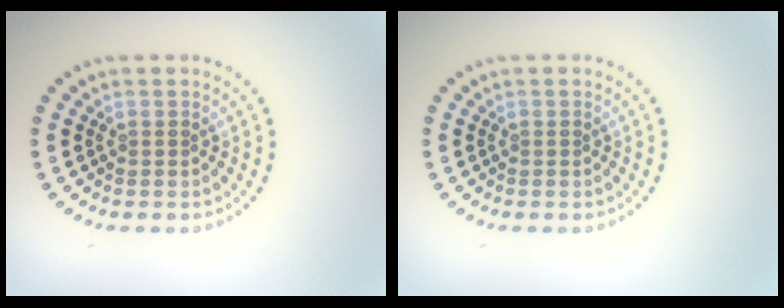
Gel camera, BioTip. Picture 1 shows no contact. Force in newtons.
{"total": 0.0}